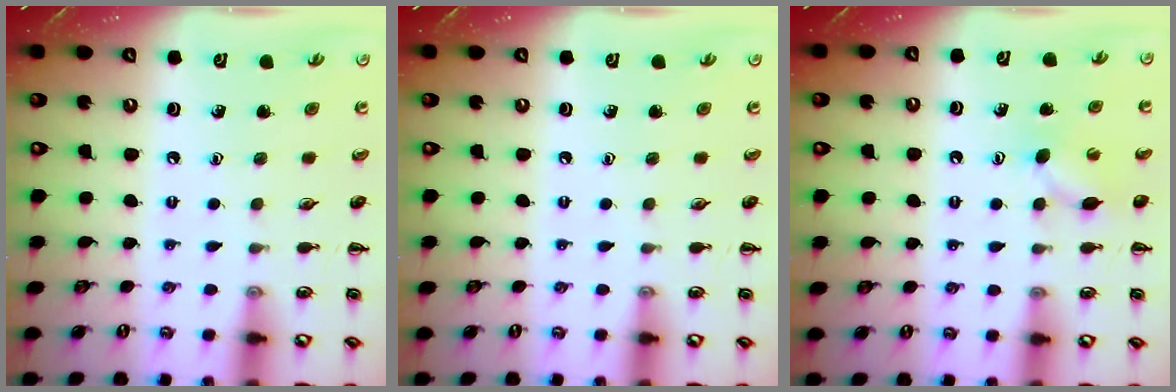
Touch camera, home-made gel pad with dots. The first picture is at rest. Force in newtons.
{"total": 0.0}
{"total": 6.7, "press": 6.6, "slide": 1.6}